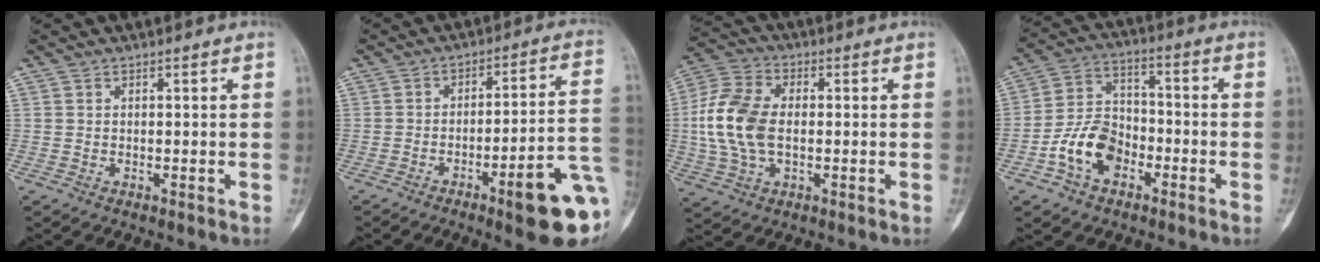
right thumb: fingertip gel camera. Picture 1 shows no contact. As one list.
[{"total": 16.2, "force": [-6.0, 2.8, 14.8], "torque": [-0.155, 0.032, -0.076]}, {"total": 13.3, "force": [-0.2, 8.2, 10.5], "torque": [-0.228, 0.015, -0.006]}, {"total": 10.9, "force": [-4.5, 7.4, 6.7], "torque": [-0.111, 0.041, -0.086]}]